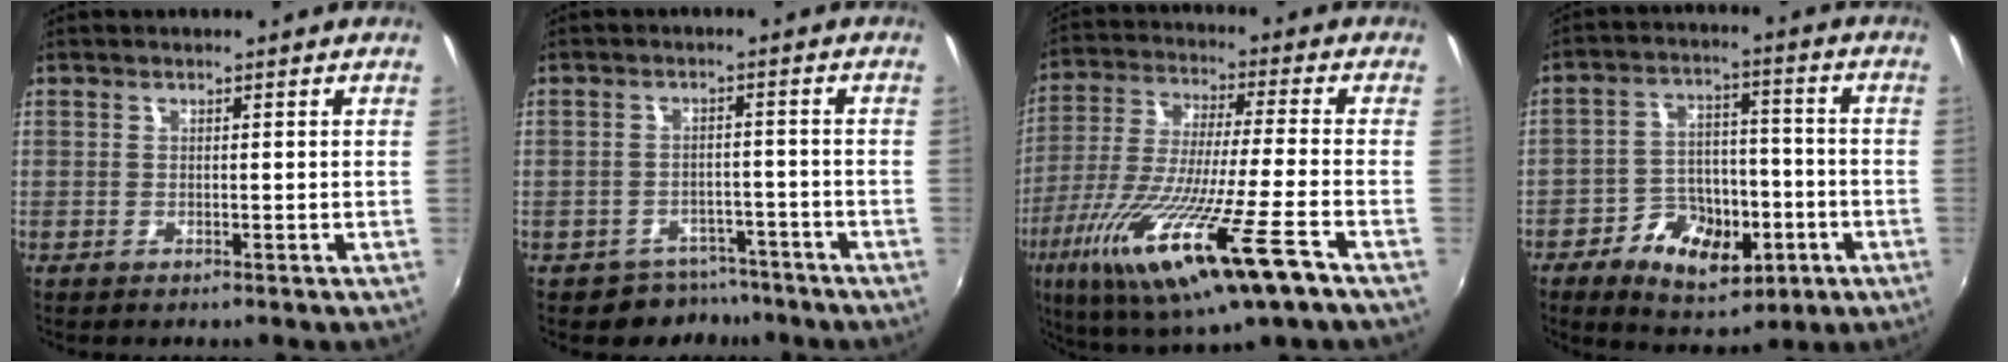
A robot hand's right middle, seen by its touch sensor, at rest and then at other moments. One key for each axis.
{"total": 5.3, "fx": -4.2, "fy": 3.3, "fz": 0.3, "tx": -0.006, "ty": 0.016, "tz": -0.052}
{"total": 21.7, "fx": -11.1, "fy": 1.3, "fz": 18.6, "tx": -0.343, "ty": -0.076, "tz": -0.192}
{"total": 18.6, "fx": -8.2, "fy": 8.9, "fz": 14.1, "tx": -0.244, "ty": 0.001, "tz": -0.122}